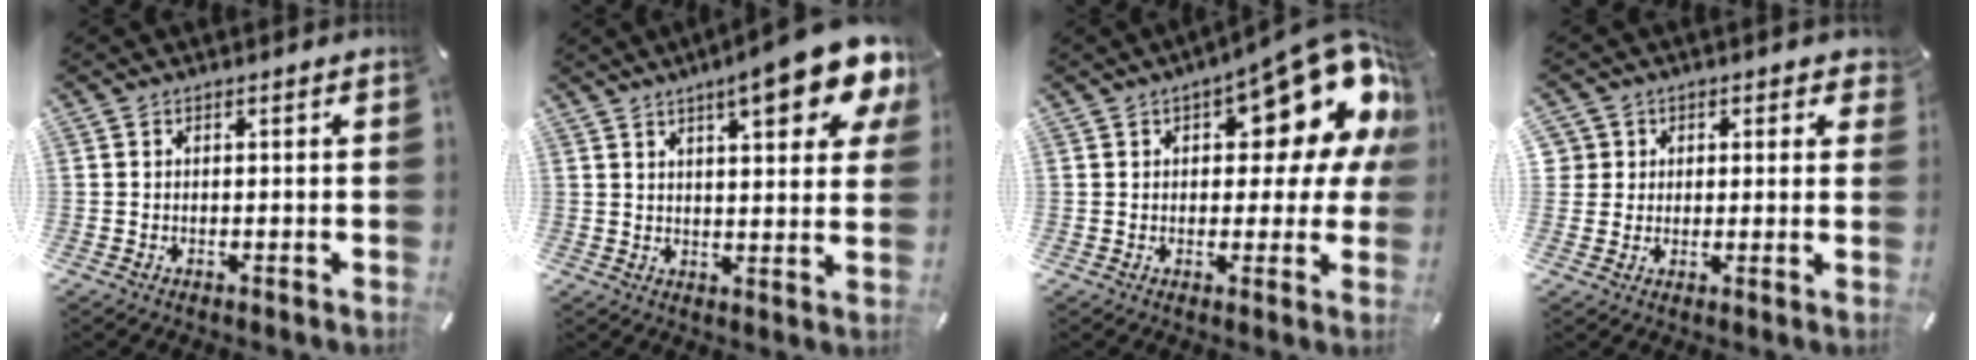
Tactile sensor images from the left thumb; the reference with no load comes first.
{"total": 14.9, "force": [8.6, 3.8, 11.5], "torque": [-0.161, -0.044, 0.136]}
{"total": 18.2, "force": [8.8, 7.9, 13.8], "torque": [-0.166, -0.067, 0.142]}
{"total": 5.1, "force": [1.5, 4.8, 1.0], "torque": [-0.008, 0.001, 0.026]}